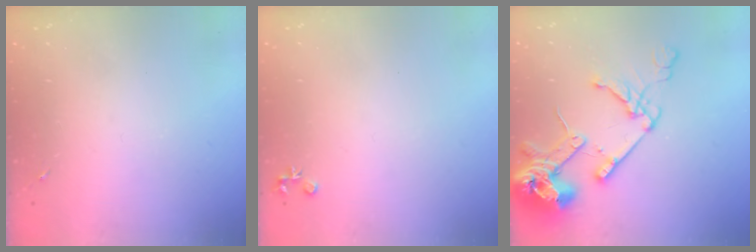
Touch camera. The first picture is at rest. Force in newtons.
{"total": 3.7, "press": 3.6, "slide": 0.4}
{"total": 18.6, "press": 18.4, "slide": 2.4}